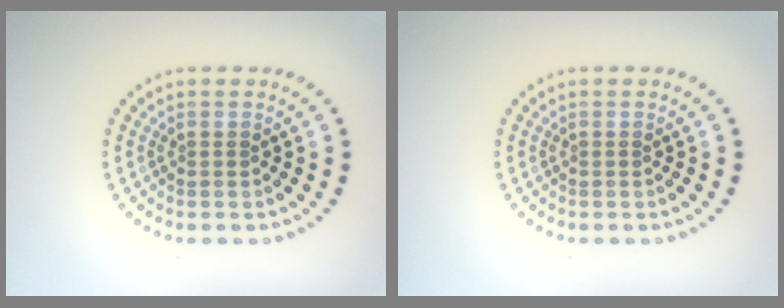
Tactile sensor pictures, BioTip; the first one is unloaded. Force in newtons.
{"total": 0.0}